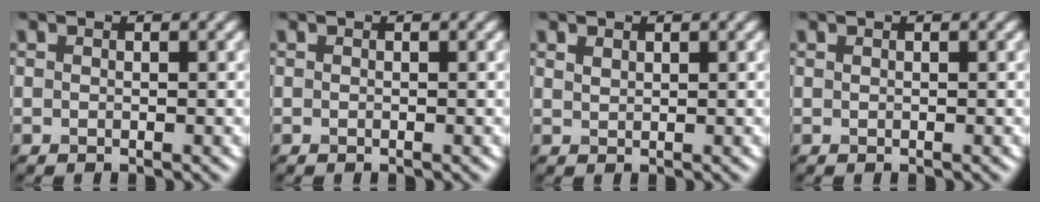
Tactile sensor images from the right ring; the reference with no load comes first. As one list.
[{"total": 0.0}, {"total": 0.9, "force": [0.7, 0.4, 0.3], "torque": [-0.009, 0.000, 0.017]}, {"total": 0.0}]